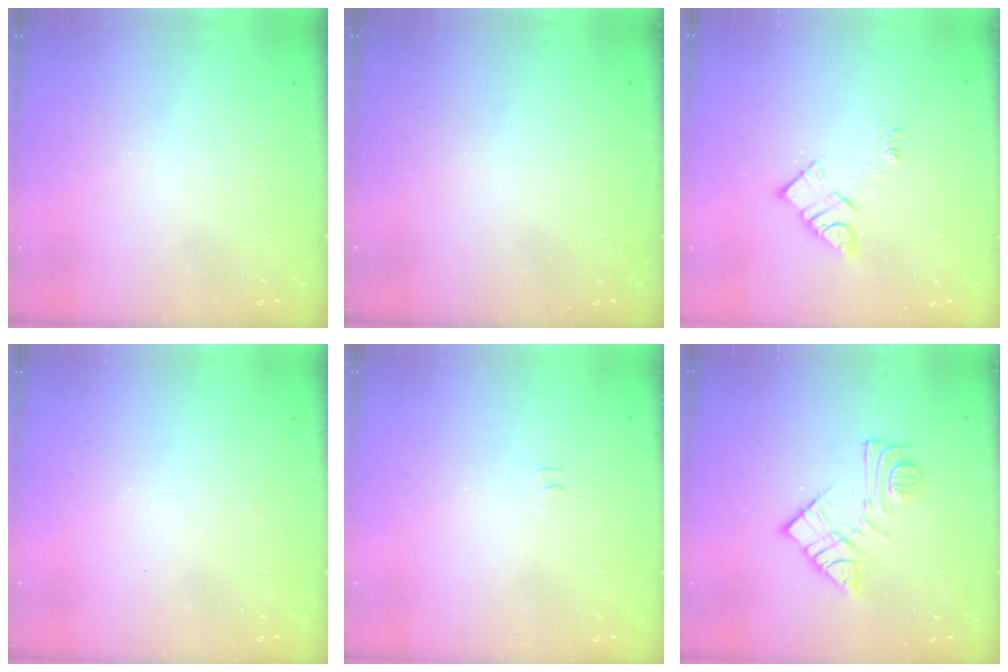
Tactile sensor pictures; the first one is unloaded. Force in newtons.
{"total": 0.0}
{"total": 8.7, "press": 8.7, "slide": 0.3}
{"total": 2.5, "press": 2.4, "slide": 0.4}
{"total": 4.6, "press": 4.5, "slide": 0.6}
{"total": 11.3, "press": 11.3, "slide": 0.4}